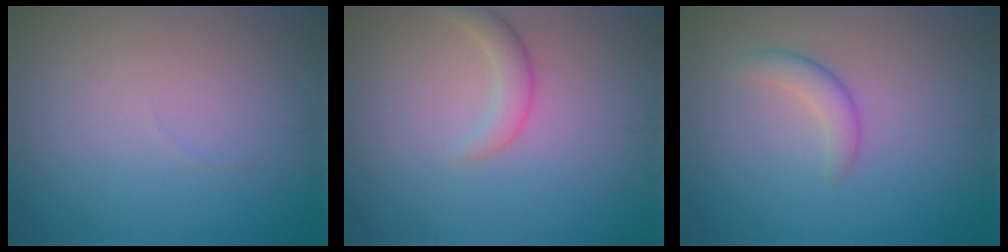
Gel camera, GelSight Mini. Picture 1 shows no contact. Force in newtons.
{"total": 1.9, "press": 1.9, "slide": 0.0}
{"total": 1.9, "press": 1.9, "slide": 0.0}